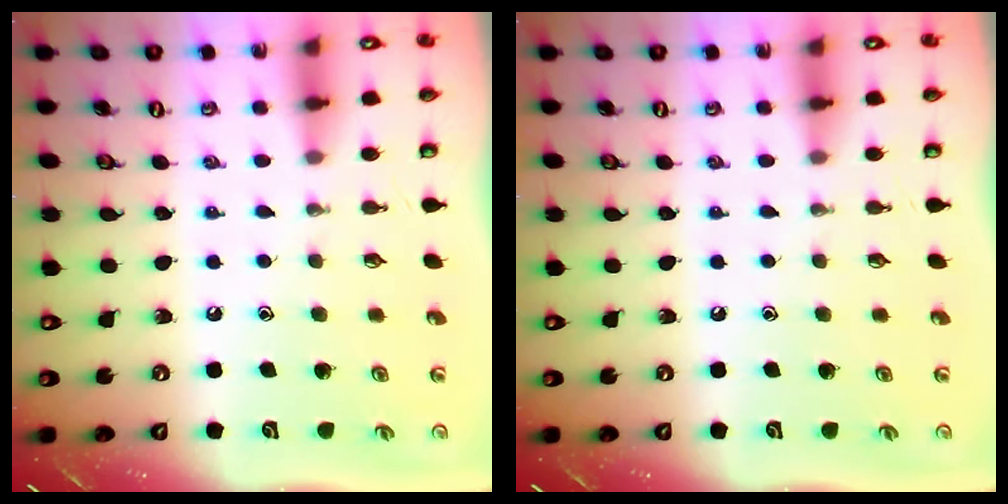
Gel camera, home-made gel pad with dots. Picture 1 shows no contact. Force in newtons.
{"total": 0.0}